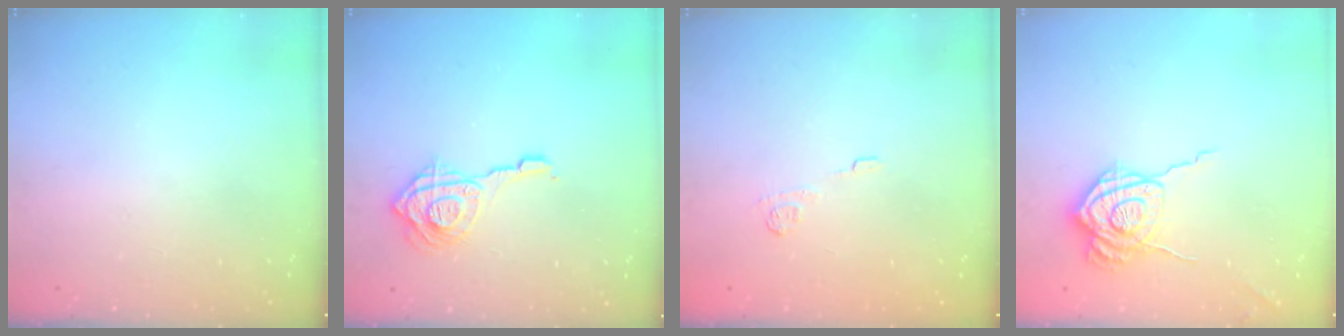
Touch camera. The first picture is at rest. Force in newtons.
{"total": 12.8, "press": 12.7, "slide": 1.4}
{"total": 7.1, "press": 6.9, "slide": 1.5}
{"total": 12.8, "press": 12.7, "slide": 1.2}